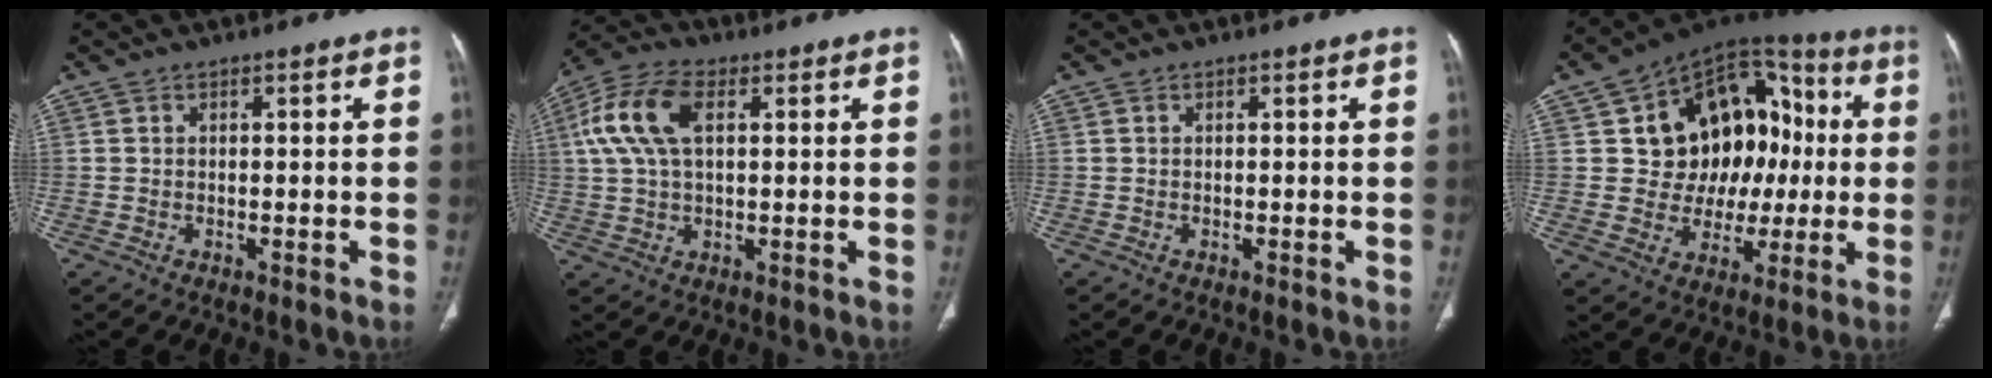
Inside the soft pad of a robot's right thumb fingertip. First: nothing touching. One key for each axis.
{"total": 11.4, "fx": 3.0, "fy": 6.0, "fz": 9.2, "tx": -0.206, "ty": 0.023, "tz": 0.056}
{"total": 0.0}
{"total": 19.8, "fx": 2.6, "fy": 15.0, "fz": 12.6, "tx": -0.122, "ty": 0.041, "tz": 0.049}